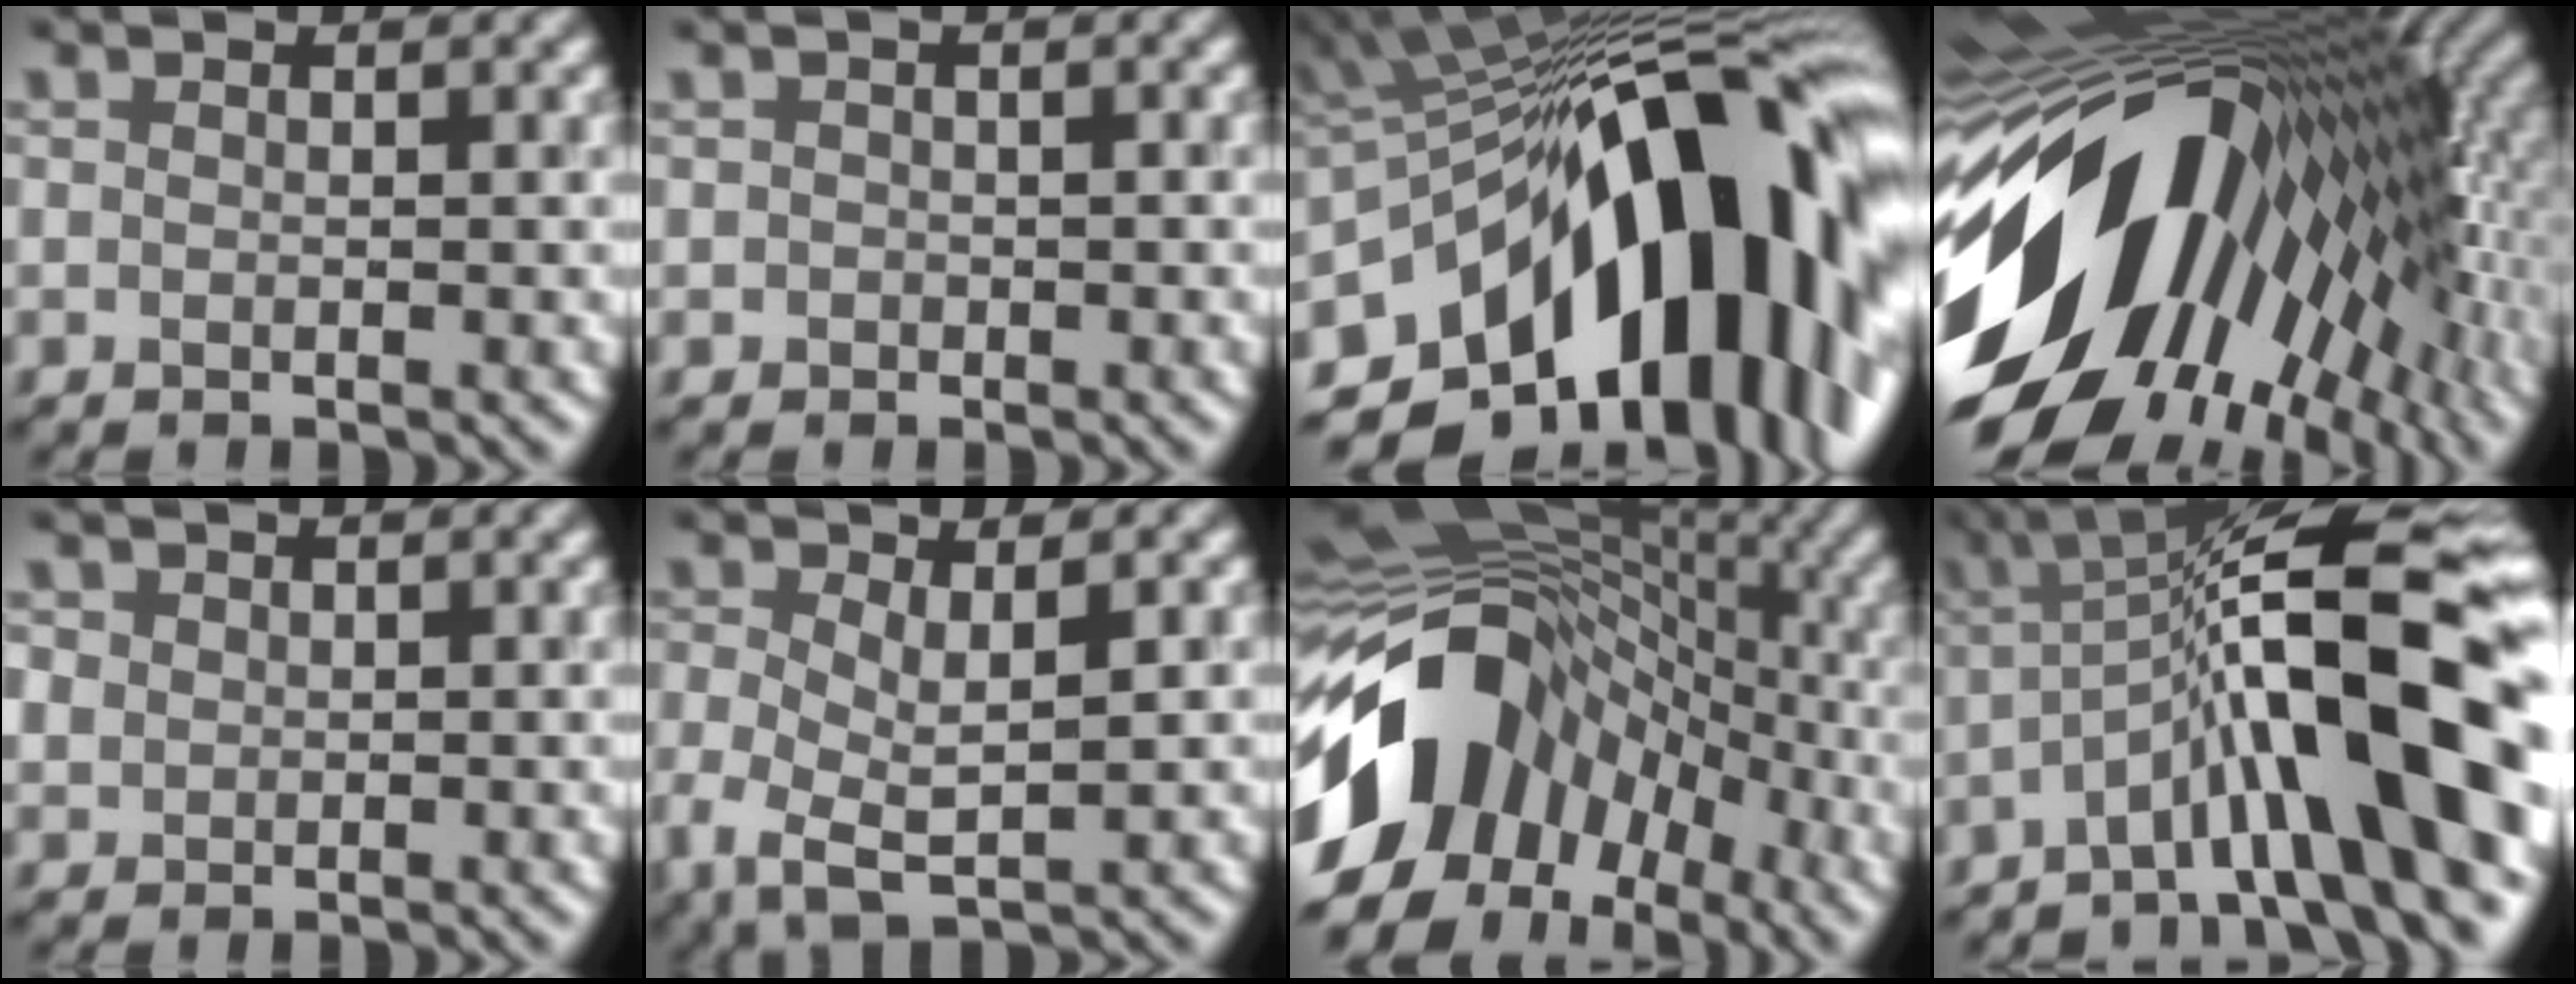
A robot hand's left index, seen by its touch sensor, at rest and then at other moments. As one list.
[{"total": 0.7, "force": [-0.1, 0.7, 0.2], "torque": [0.003, -0.002, -0.004]}, {"total": 18.9, "force": [-5.7, 10.0, 15.0], "torque": [-0.212, 0.019, -0.103]}, {"total": 19.2, "force": [-3.0, 10.1, 16.1], "torque": [-0.265, -0.033, -0.059]}, {"total": 1.6, "force": [0.6, 1.4, 0.4], "torque": [-0.007, -0.001, 0.013]}, {"total": 5.2, "force": [-1.0, 2.1, 4.6], "torque": [-0.103, -0.009, -0.019]}, {"total": 15.6, "force": [-4.6, 11.2, 9.9], "torque": [-0.191, 0.008, -0.094]}, {"total": 13.1, "force": [-3.2, 2.4, 12.5], "torque": [-0.184, 0.028, -0.055]}]